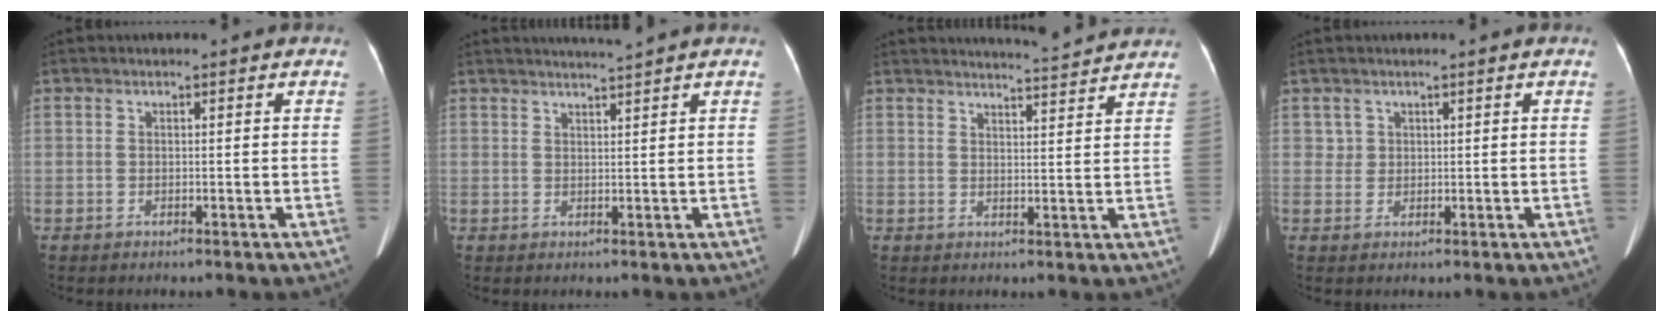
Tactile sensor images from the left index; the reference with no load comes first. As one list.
[{"total": 2.7, "force": [2.4, -1.2, 0.5], "torque": [-0.005, -0.001, 0.045]}, {"total": 7.0, "force": [6.8, -0.7, 1.2], "torque": [-0.027, 0.003, 0.085]}, {"total": 1.4, "force": [0.7, 1.2, -0.2], "torque": [0.011, 0.002, 0.009]}]